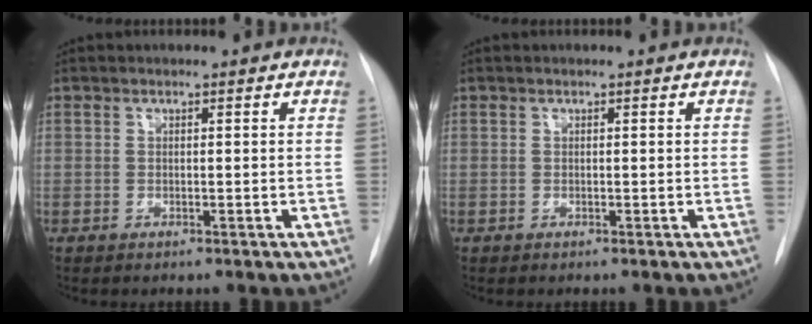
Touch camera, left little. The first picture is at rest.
{"total": 0.0}